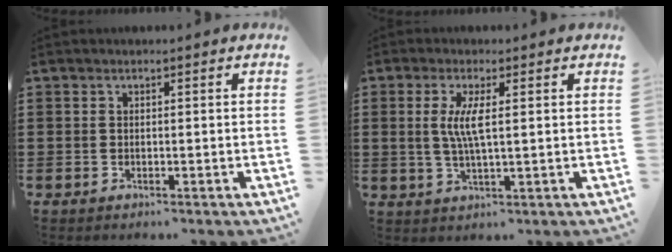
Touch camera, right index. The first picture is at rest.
{"total": 4.7, "force": [0.7, 0.7, 4.6], "torque": [-0.096, -0.006, 0.008]}